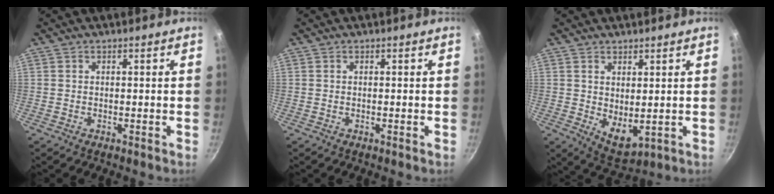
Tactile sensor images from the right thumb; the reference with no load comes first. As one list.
[{"total": 0.0}, {"total": 6.1, "force": [1.6, 3.1, 5.0], "torque": [-0.070, -0.030, 0.040]}]